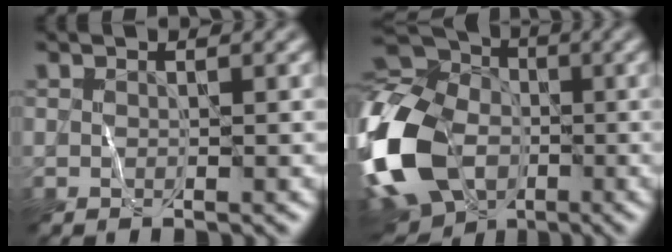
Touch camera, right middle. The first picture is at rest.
{"total": 17.2, "force": [-4.9, 12.6, 10.6], "torque": [-0.249, -0.010, -0.094]}